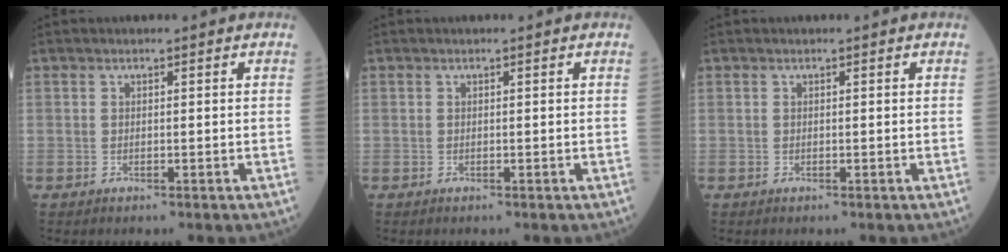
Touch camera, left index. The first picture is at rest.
{"total": 0.0}
{"total": 0.0}